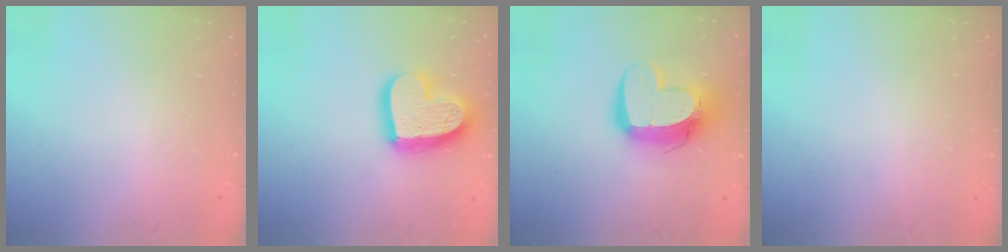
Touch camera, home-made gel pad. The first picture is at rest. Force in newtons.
{"total": 18.7, "press": 18.7, "slide": 1.4}
{"total": 14.2, "press": 14.2, "slide": 1.4}
{"total": 0.0}